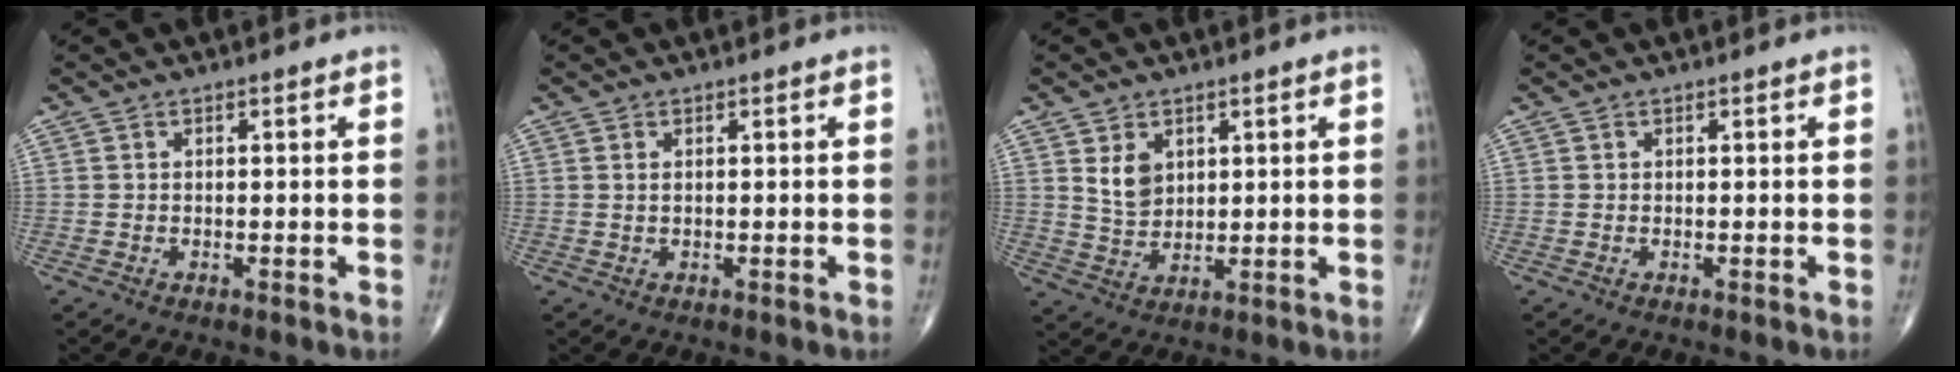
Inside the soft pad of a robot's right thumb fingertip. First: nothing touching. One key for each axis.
{"total": 0.7, "fx": 0.3, "fy": 0.3, "fz": 0.6, "tx": -0.013, "ty": 0.001, "tz": 0.007}
{"total": 5.3, "fx": 2.1, "fy": 3.7, "fz": 3.1, "tx": -0.041, "ty": -0.018, "tz": 0.047}
{"total": 0.0}